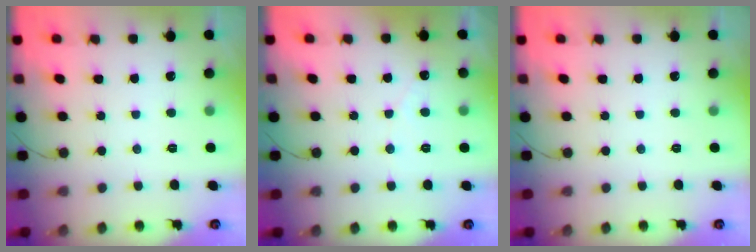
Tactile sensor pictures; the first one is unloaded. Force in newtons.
{"total": 1.7, "press": 1.7, "slide": 0.0}
{"total": 0.0}